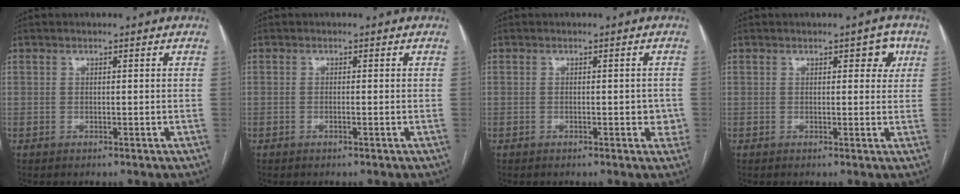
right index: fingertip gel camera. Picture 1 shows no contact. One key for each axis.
{"total": 0.6, "fx": -0.3, "fy": -0.1, "fz": 0.5, "tx": -0.012, "ty": 0.002, "tz": -0.006}
{"total": 2.4, "fx": -0.7, "fy": 1.0, "fz": 2.1, "tx": -0.021, "ty": 0.005, "tz": -0.008}
{"total": 3.2, "fx": 1.4, "fy": 1.6, "fz": 2.4, "tx": -0.021, "ty": 0.008, "tz": 0.013}